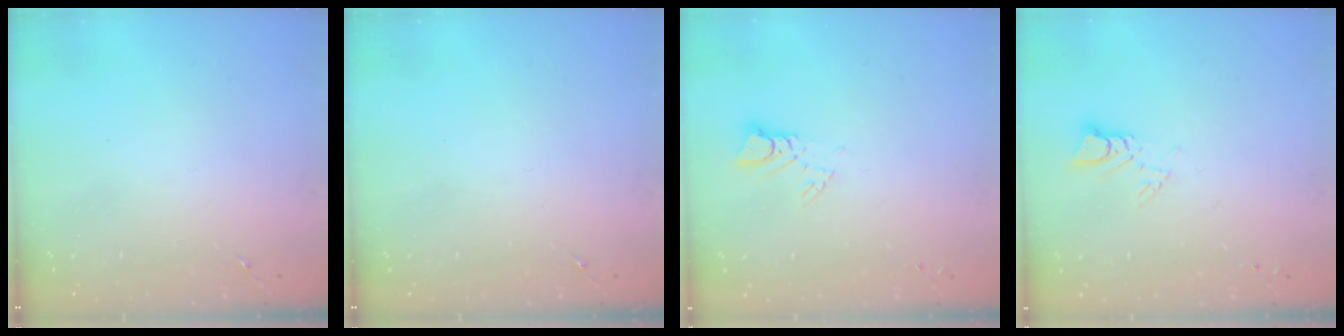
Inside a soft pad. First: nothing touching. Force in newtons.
{"total": 0.0}
{"total": 3.8, "press": 3.7, "slide": 0.3}
{"total": 3.7, "press": 3.7, "slide": 0.4}